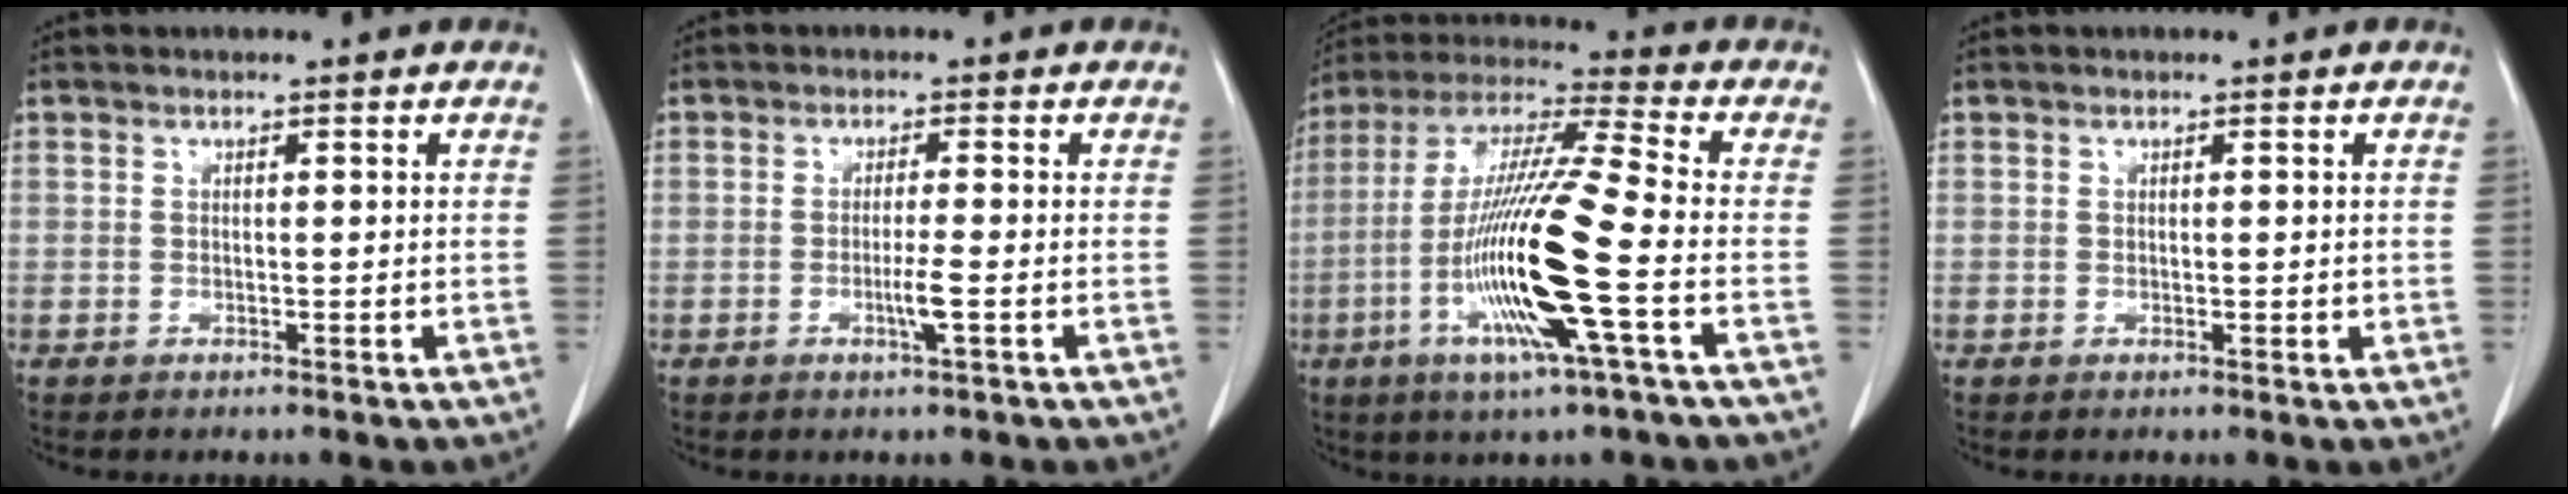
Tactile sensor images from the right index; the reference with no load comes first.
{"total": 2.8, "force": [-0.9, -0.3, 2.7], "torque": [-0.052, -0.005, -0.016]}
{"total": 17.9, "force": [-4.9, 0.1, 17.2], "torque": [-0.350, -0.015, -0.101]}
{"total": 0.9, "force": [0.1, 0.6, 0.7], "torque": [-0.005, -0.001, 0.003]}